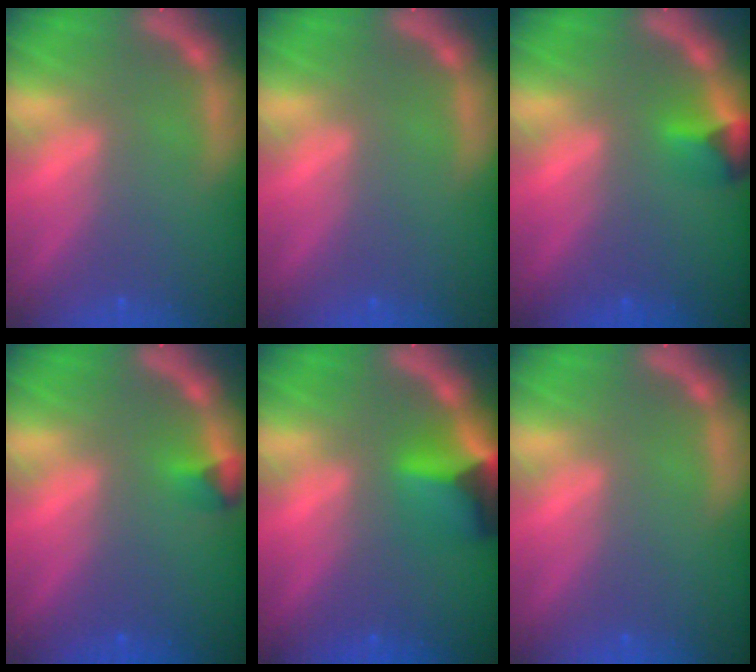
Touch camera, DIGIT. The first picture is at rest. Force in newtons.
{"total": 0.0}
{"total": 2.4}
{"total": 1.4}
{"total": 5.4}
{"total": 0.0}